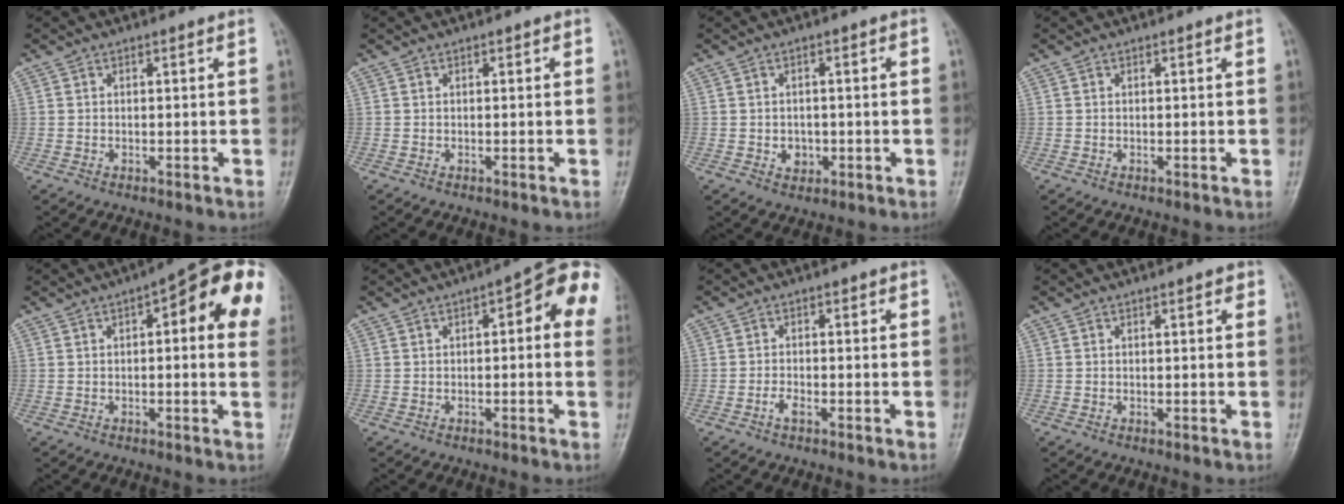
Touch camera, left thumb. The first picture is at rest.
{"total": 0.0}
{"total": 2.9, "force": [-0.9, 2.5, 1.1], "torque": [0.000, 0.003, -0.008]}
{"total": 0.0}
{"total": 14.2, "force": [4.0, 4.8, 12.7], "torque": [-0.129, 0.014, 0.036]}
{"total": 9.1, "force": [2.0, 3.3, 8.2], "torque": [-0.078, 0.026, 0.014]}
{"total": 1.9, "force": [-1.1, 0.9, 1.2], "torque": [-0.020, 0.008, -0.022]}
{"total": 1.2, "force": [0.6, 0.5, 1.0], "torque": [-0.011, 0.002, 0.004]}